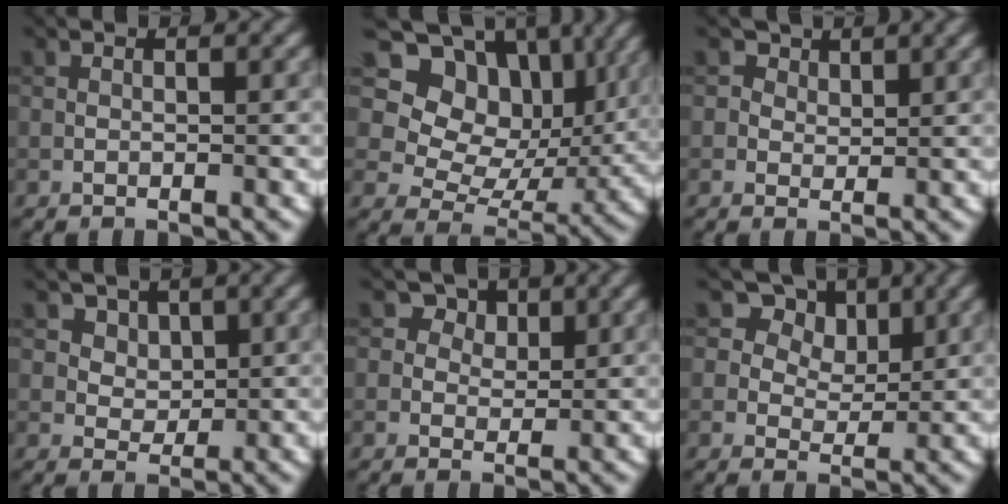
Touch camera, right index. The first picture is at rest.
{"total": 13.4, "force": [6.5, 9.2, 7.3], "torque": [-0.133, 0.030, 0.107]}
{"total": 2.4, "force": [1.6, 1.7, 0.7], "torque": [-0.018, -0.012, 0.028]}
{"total": 4.1, "force": [2.4, 2.9, 1.7], "torque": [-0.046, -0.011, 0.048]}
{"total": 3.9, "force": [2.2, 2.8, 1.6], "torque": [-0.027, -0.007, 0.023]}
{"total": 6.7, "force": [3.7, 4.5, 3.1], "torque": [-0.054, -0.004, 0.053]}